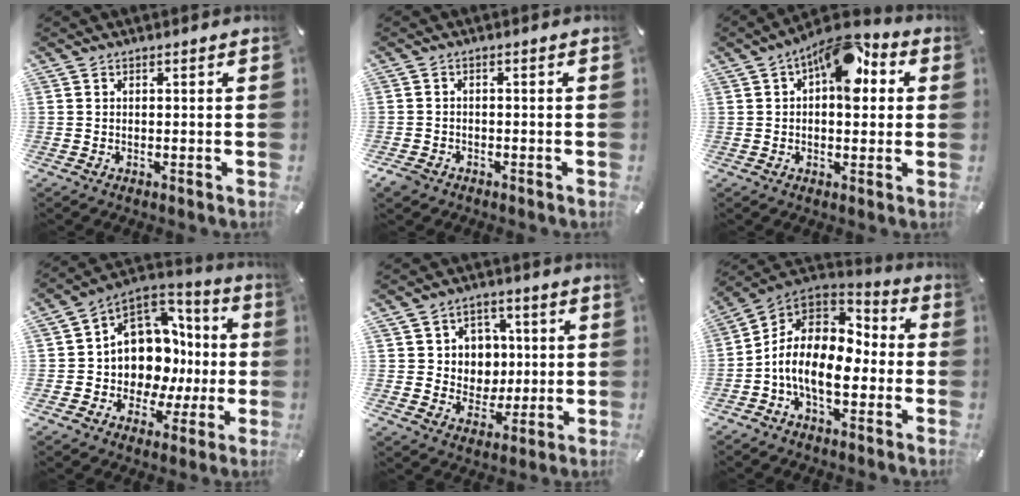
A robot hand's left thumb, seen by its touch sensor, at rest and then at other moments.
{"total": 2.6, "force": [-1.7, 1.7, 0.9], "torque": [-0.028, 0.004, -0.038]}
{"total": 12.3, "force": [4.7, 6.6, 9.2], "torque": [-0.114, -0.025, 0.079]}
{"total": 12.3, "force": [1.6, 11.0, 5.1], "torque": [-0.083, -0.048, 0.041]}
{"total": 8.3, "force": [1.4, 8.1, 1.3], "torque": [-0.016, -0.006, 0.029]}
{"total": 13.7, "force": [-4.4, 8.2, 10.0], "torque": [-0.208, 0.012, -0.080]}